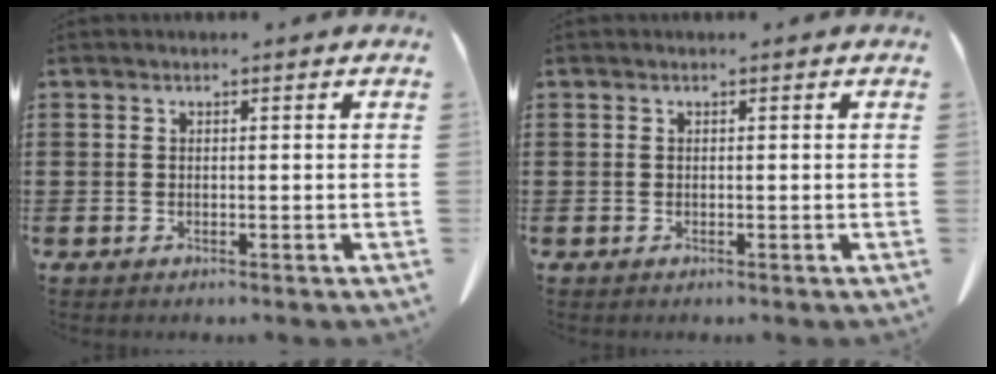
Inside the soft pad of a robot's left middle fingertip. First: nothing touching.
{"total": 0.0}